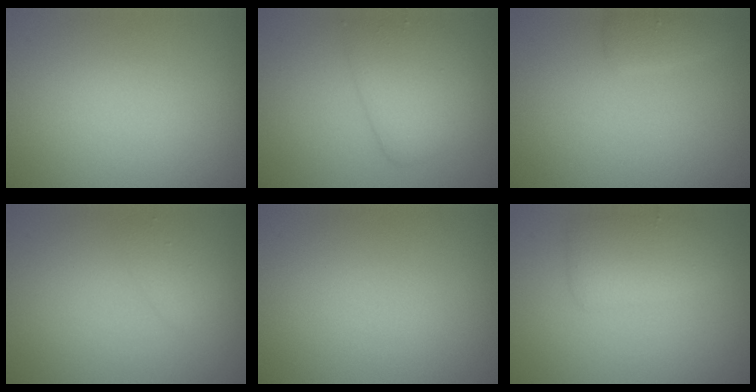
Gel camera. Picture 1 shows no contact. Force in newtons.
{"total": 3.8, "press": 3.8, "slide": 0.1}
{"total": 1.4, "press": 1.4, "slide": 0.2}
{"total": 1.3, "press": 1.3, "slide": 0.0}
{"total": 0.0}
{"total": 3.1, "press": 3.1, "slide": 0.1}